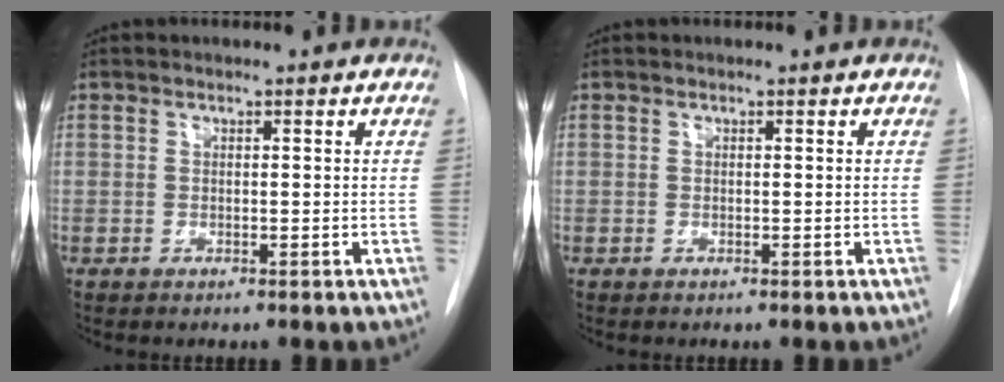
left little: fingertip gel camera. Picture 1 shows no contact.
{"total": 0.0}